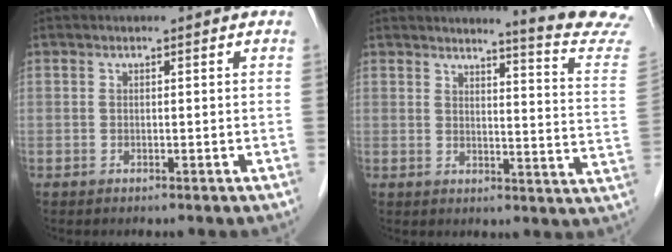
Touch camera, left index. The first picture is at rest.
{"total": 12.8, "force": [12.2, -2.1, 3.2], "torque": [-0.039, -0.113, 0.123]}